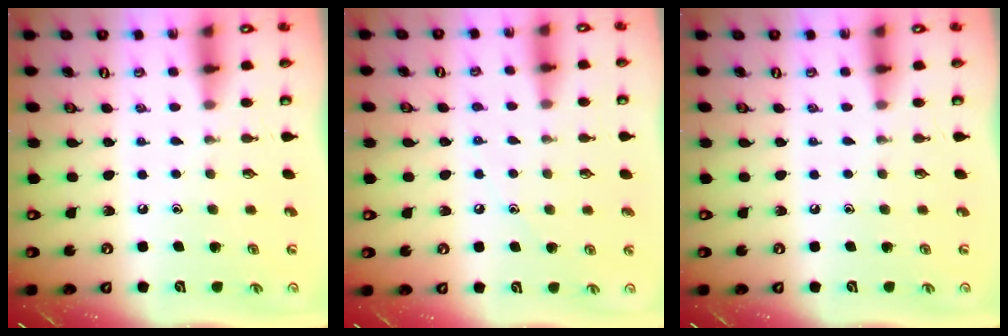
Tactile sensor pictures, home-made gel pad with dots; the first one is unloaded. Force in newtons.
{"total": 4.7, "press": 4.6, "slide": 0.6}
{"total": 0.0}